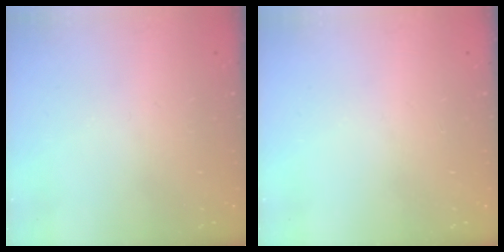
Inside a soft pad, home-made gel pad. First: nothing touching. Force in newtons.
{"total": 0.0}